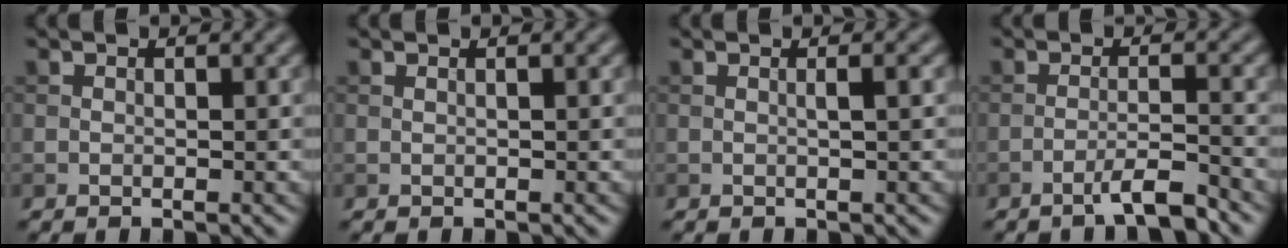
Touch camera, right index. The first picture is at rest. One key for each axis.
{"total": 0.7, "fx": 0.4, "fy": 0.2, "fz": 0.5, "tx": -0.005, "ty": -0.001, "tz": 0.000}
{"total": 1.1, "fx": 0.1, "fy": 0.3, "fz": 1.1, "tx": -0.013, "ty": 0.006, "tz": -0.003}
{"total": 3.1, "fx": -2.2, "fy": 0.2, "fz": 2.2, "tx": -0.032, "ty": 0.008, "tz": -0.048}